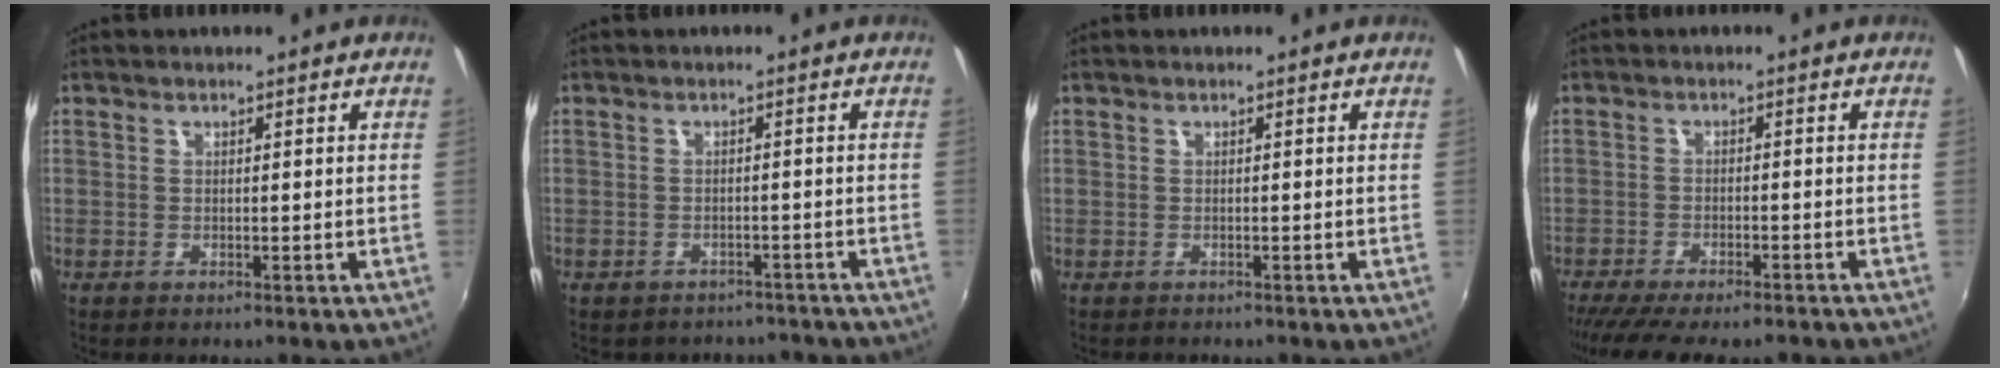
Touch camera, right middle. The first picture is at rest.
{"total": 7.7, "force": [-6.6, 3.5, 1.7], "torque": [-0.040, -0.007, -0.080]}
{"total": 0.9, "force": [-0.6, 0.6, -0.1], "torque": [-0.001, -0.001, -0.010]}
{"total": 11.7, "force": [-10.0, 2.3, 5.5], "torque": [-0.122, -0.038, -0.156]}